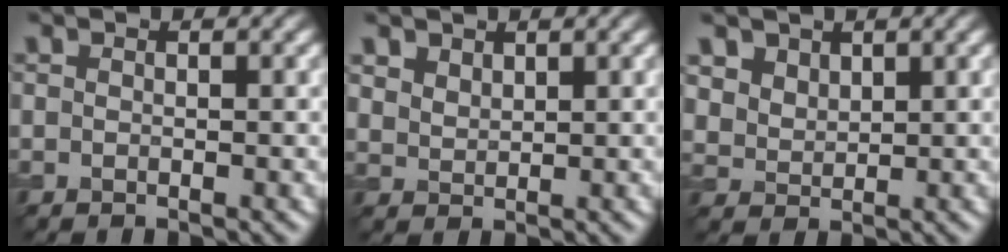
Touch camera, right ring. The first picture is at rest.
{"total": 1.9, "force": [1.5, 1.1, 0.6], "torque": [-0.020, -0.003, 0.036]}
{"total": 2.9, "force": [2.1, 1.8, 0.9], "torque": [-0.034, -0.011, 0.057]}